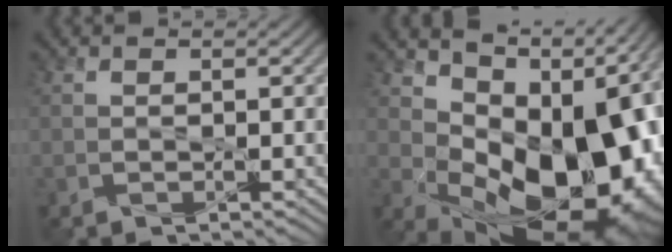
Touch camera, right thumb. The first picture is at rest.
{"total": 16.5, "force": [0.9, 10.1, 13.0], "torque": [-0.179, -0.030, 0.055]}